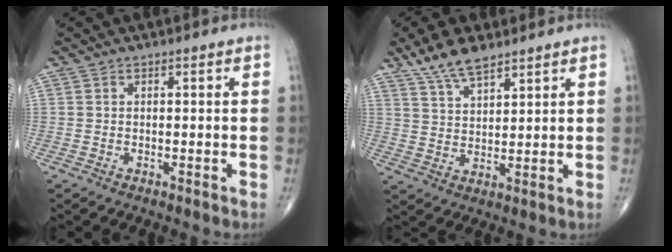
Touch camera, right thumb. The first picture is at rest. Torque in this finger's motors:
{"motor_torque": [-0.74, 0.88, 0.58, 0.62, -0.01]}